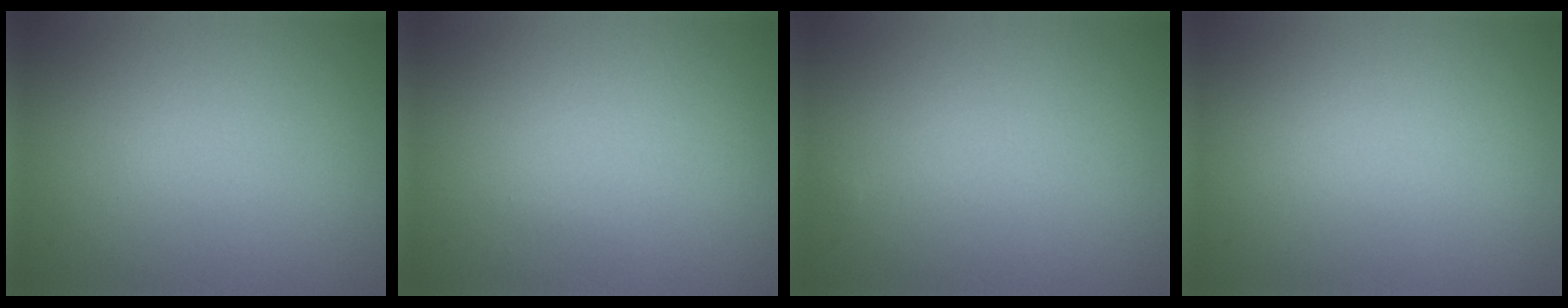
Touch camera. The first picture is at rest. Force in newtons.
{"total": 0.0}
{"total": 0.0}
{"total": 0.0}